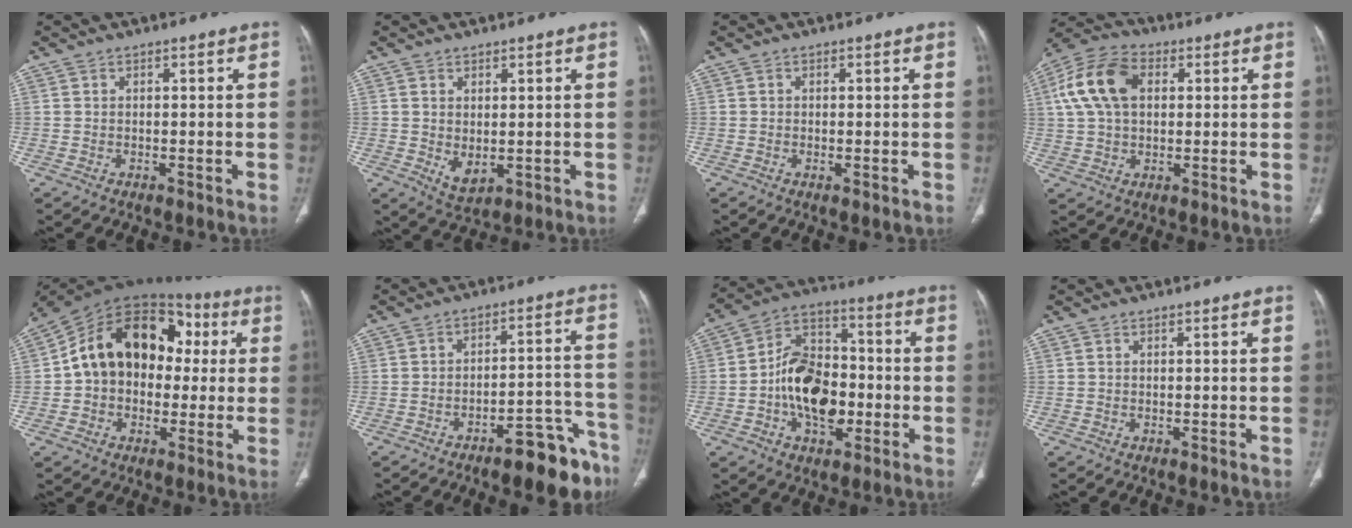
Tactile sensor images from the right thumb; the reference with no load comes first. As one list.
[{"total": 3.9, "force": [0.0, 2.3, 3.1], "torque": [-0.050, -0.010, 0.015]}, {"total": 0.7, "force": [-0.2, 0.3, 0.6], "torque": [-0.013, -0.003, -0.003]}, {"total": 12.8, "force": [2.9, 8.3, 9.2], "torque": [-0.181, 0.023, 0.048]}, {"total": 19.9, "force": [2.2, 14.6, 13.3], "torque": [-0.185, 0.051, 0.029]}, {"total": 12.9, "force": [-8.9, 4.1, 8.4], "torque": [-0.076, 0.082, -0.123]}, {"total": 15.6, "force": [-3.0, 10.2, 11.5], "torque": [-0.162, 0.034, -0.052]}, {"total": 0.0}]